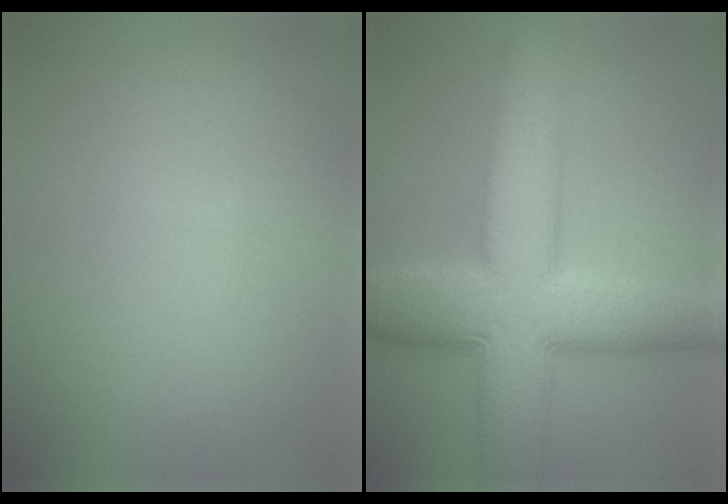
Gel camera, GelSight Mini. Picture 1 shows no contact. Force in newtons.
{"total": 11.9, "press": 11.8, "slide": 0.4}